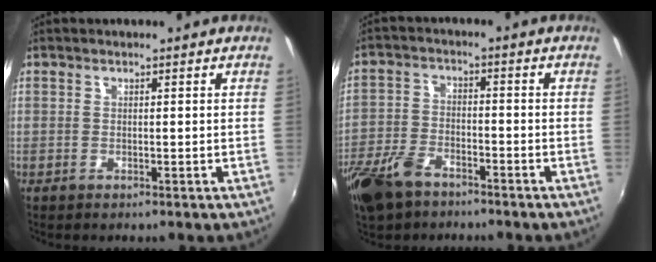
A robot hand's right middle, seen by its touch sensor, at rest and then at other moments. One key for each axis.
{"total": 10.1, "fx": -7.1, "fy": 5.0, "fz": 5.3, "tx": -0.133, "ty": -0.008, "tz": -0.138}